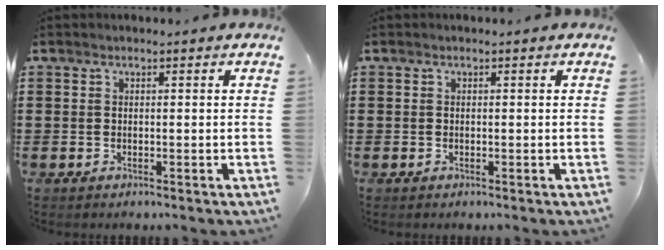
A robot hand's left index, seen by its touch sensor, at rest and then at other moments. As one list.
[{"total": 0.0}]